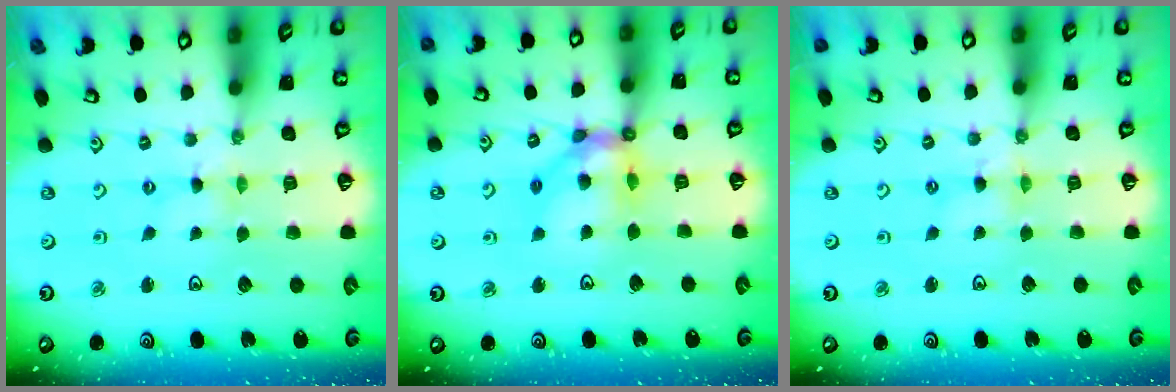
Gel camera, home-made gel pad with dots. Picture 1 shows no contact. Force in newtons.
{"total": 12.5, "press": 12.4, "slide": 1.5}
{"total": 2.5, "press": 2.5, "slide": 0.2}